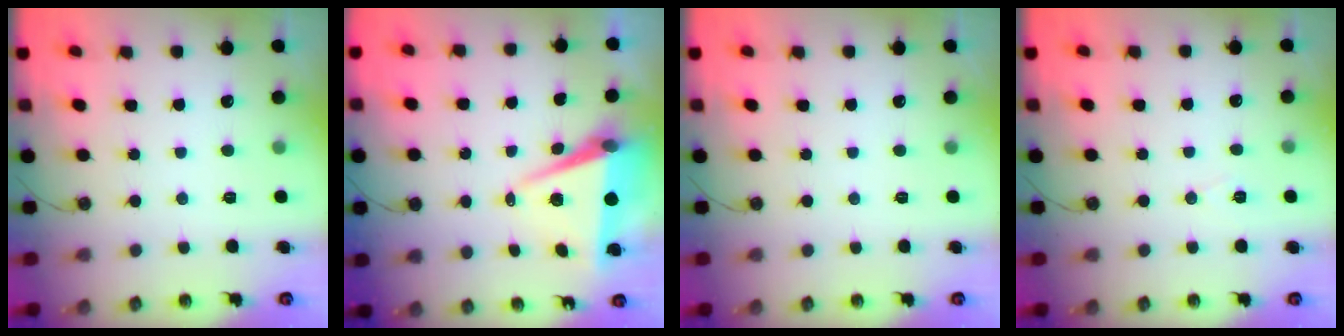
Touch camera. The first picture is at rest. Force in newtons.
{"total": 7.6, "press": 6.3, "slide": 4.3}
{"total": 0.0}
{"total": 5.3, "press": 3.0, "slide": 4.4}